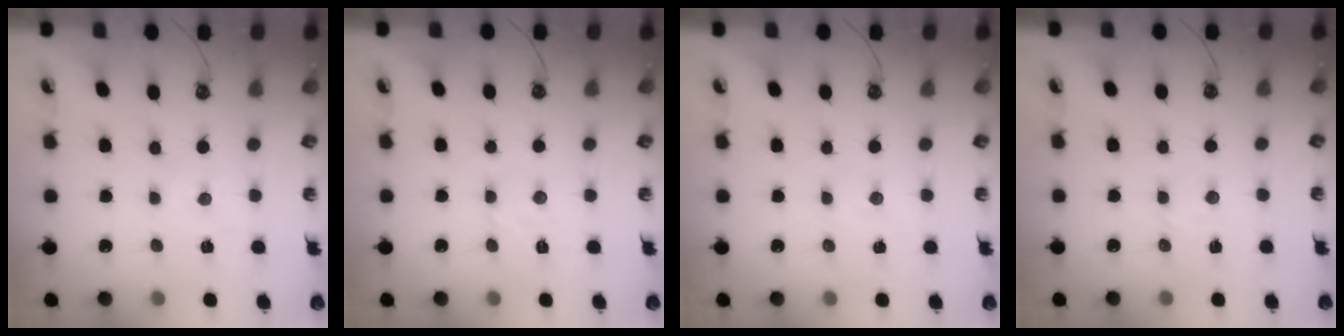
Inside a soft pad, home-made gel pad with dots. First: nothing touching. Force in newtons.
{"total": 2.6, "press": 2.6, "slide": 0.4}
{"total": 1.9, "press": 1.9, "slide": 0.3}
{"total": 2.5, "press": 2.4, "slide": 0.4}